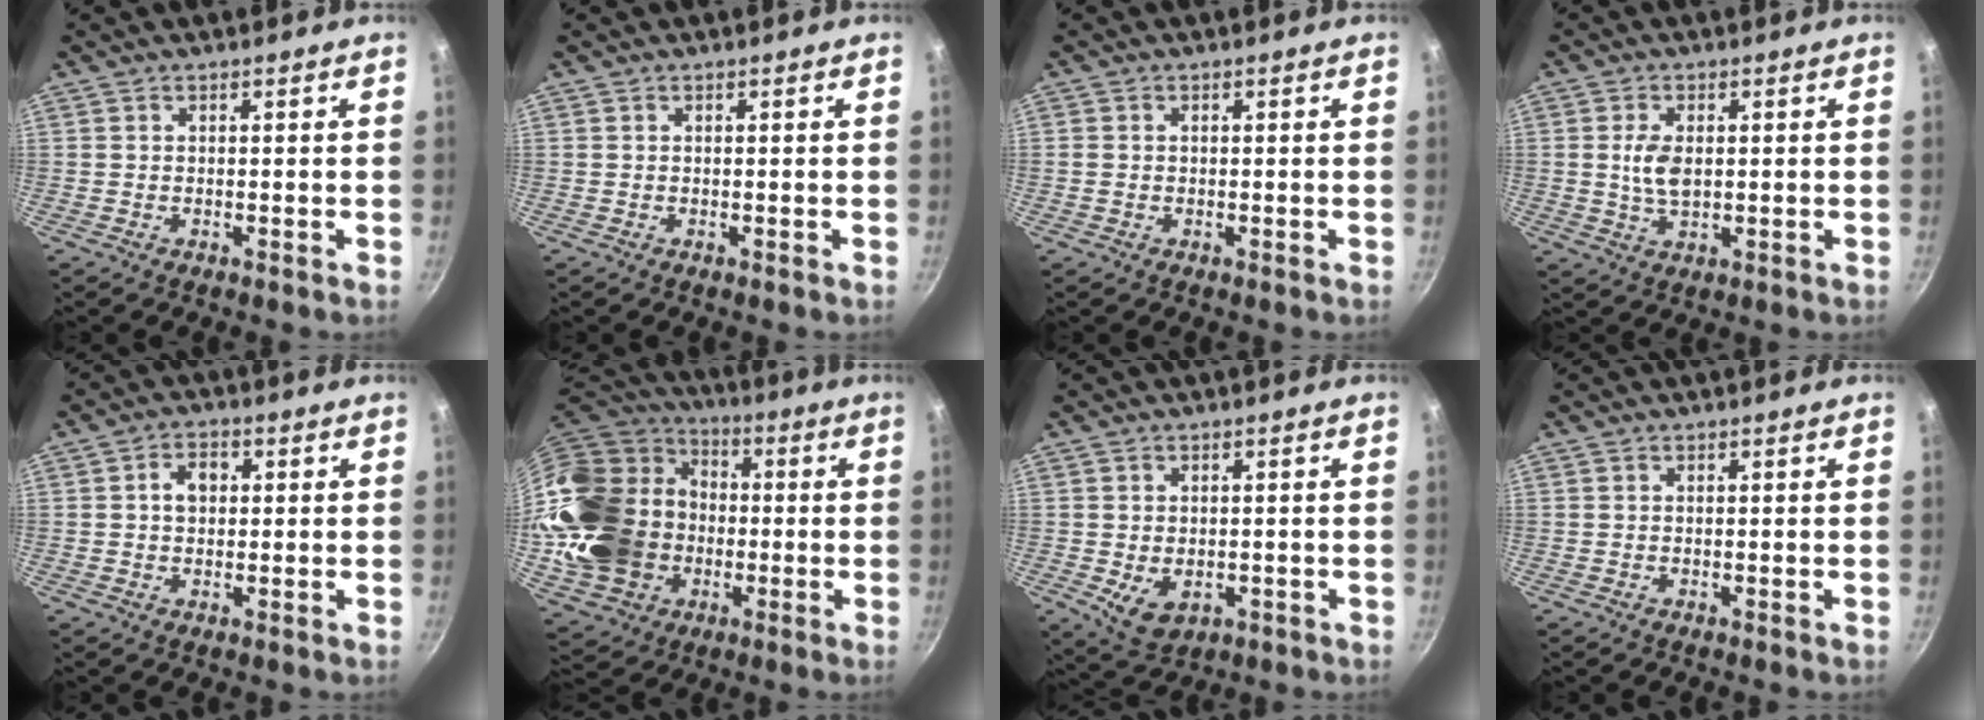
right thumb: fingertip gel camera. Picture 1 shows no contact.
{"total": 0.0}
{"total": 1.1, "force": [-0.1, 1.0, 0.5], "torque": [-0.011, 0.003, -0.003]}
{"total": 5.3, "force": [0.5, 3.1, 4.2], "torque": [-0.079, -0.003, 0.010]}
{"total": 4.2, "force": [0.6, 3.2, 2.7], "torque": [-0.022, 0.008, 0.006]}
{"total": 27.8, "force": [-2.7, 22.7, 15.9], "torque": [-0.303, 0.051, -0.023]}
{"total": 5.7, "force": [-1.0, 4.1, 3.8], "torque": [-0.057, -0.011, -0.002]}
{"total": 0.0}